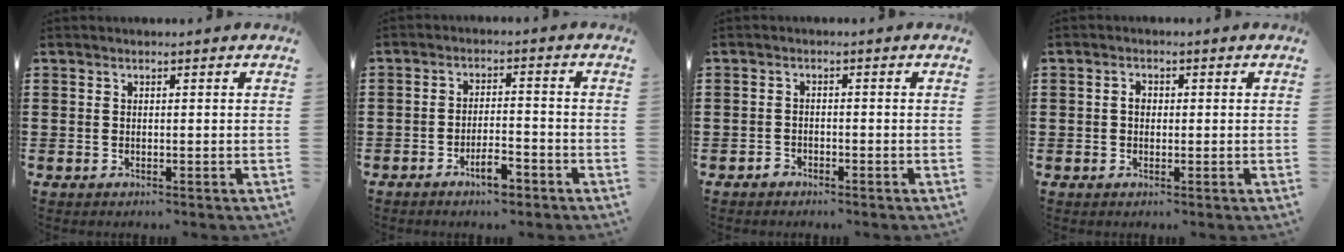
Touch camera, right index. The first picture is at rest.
{"total": 4.6, "force": [-3.1, 1.3, 3.1], "torque": [-0.058, 0.006, -0.060]}
{"total": 1.3, "force": [-1.2, 0.5, 0.1], "torque": [-0.005, 0.002, -0.025]}
{"total": 1.7, "force": [0.0, 1.2, 1.3], "torque": [-0.025, 0.006, -0.001]}